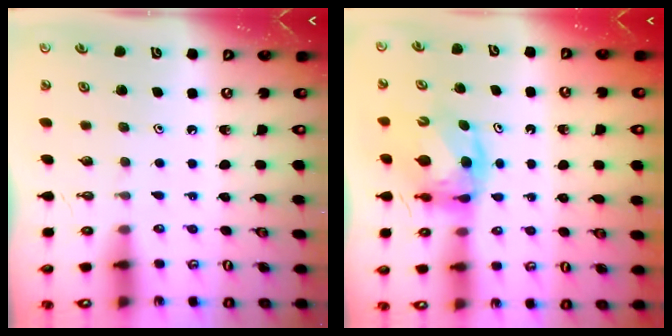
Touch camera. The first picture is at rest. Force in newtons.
{"total": 7.6, "press": 7.5, "slide": 0.9}